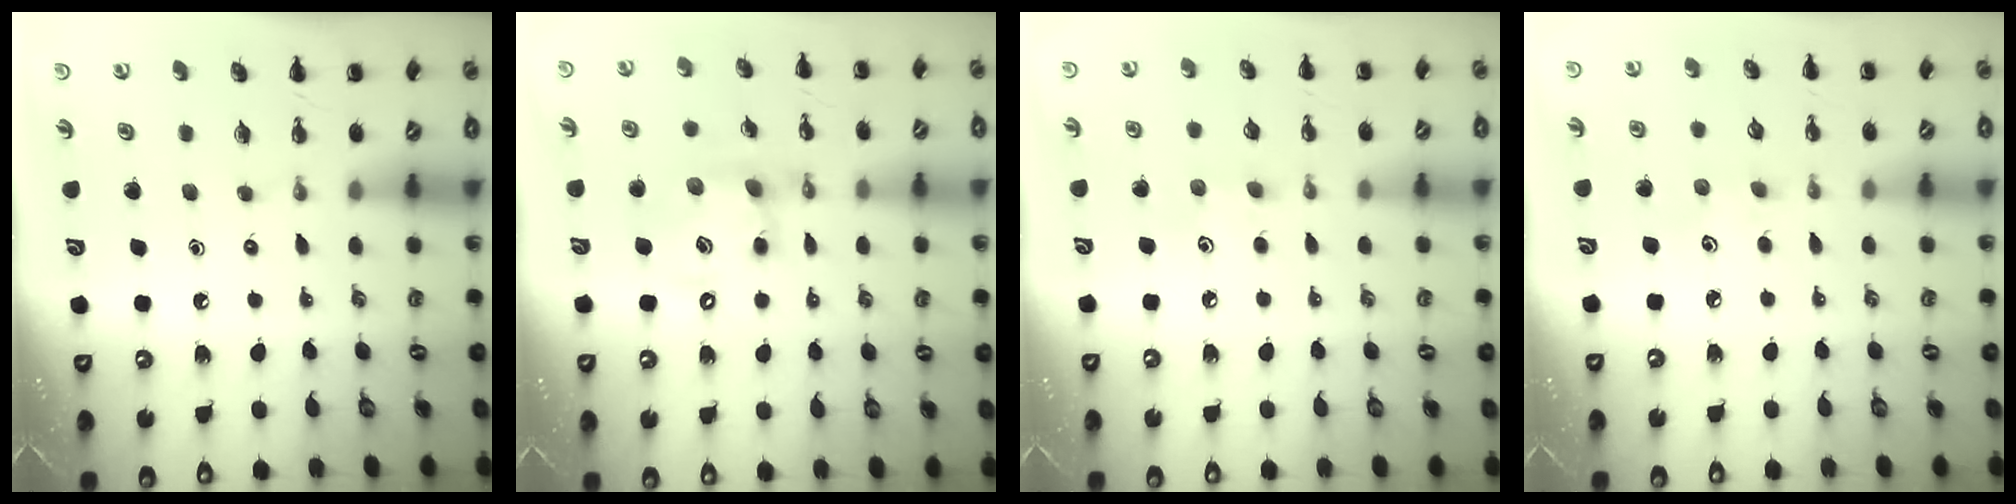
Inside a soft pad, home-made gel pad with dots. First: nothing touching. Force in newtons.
{"total": 12.4, "press": 12.2, "slide": 2.5}
{"total": 5.1, "press": 4.8, "slide": 1.7}
{"total": 2.8, "press": 2.6, "slide": 0.8}